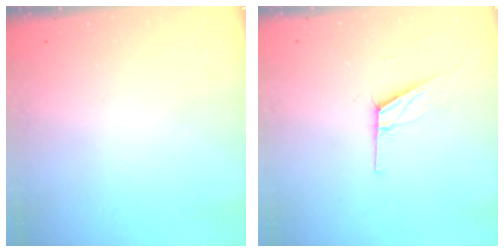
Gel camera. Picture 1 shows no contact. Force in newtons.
{"total": 7.8, "press": 7.2, "slide": 3.2}